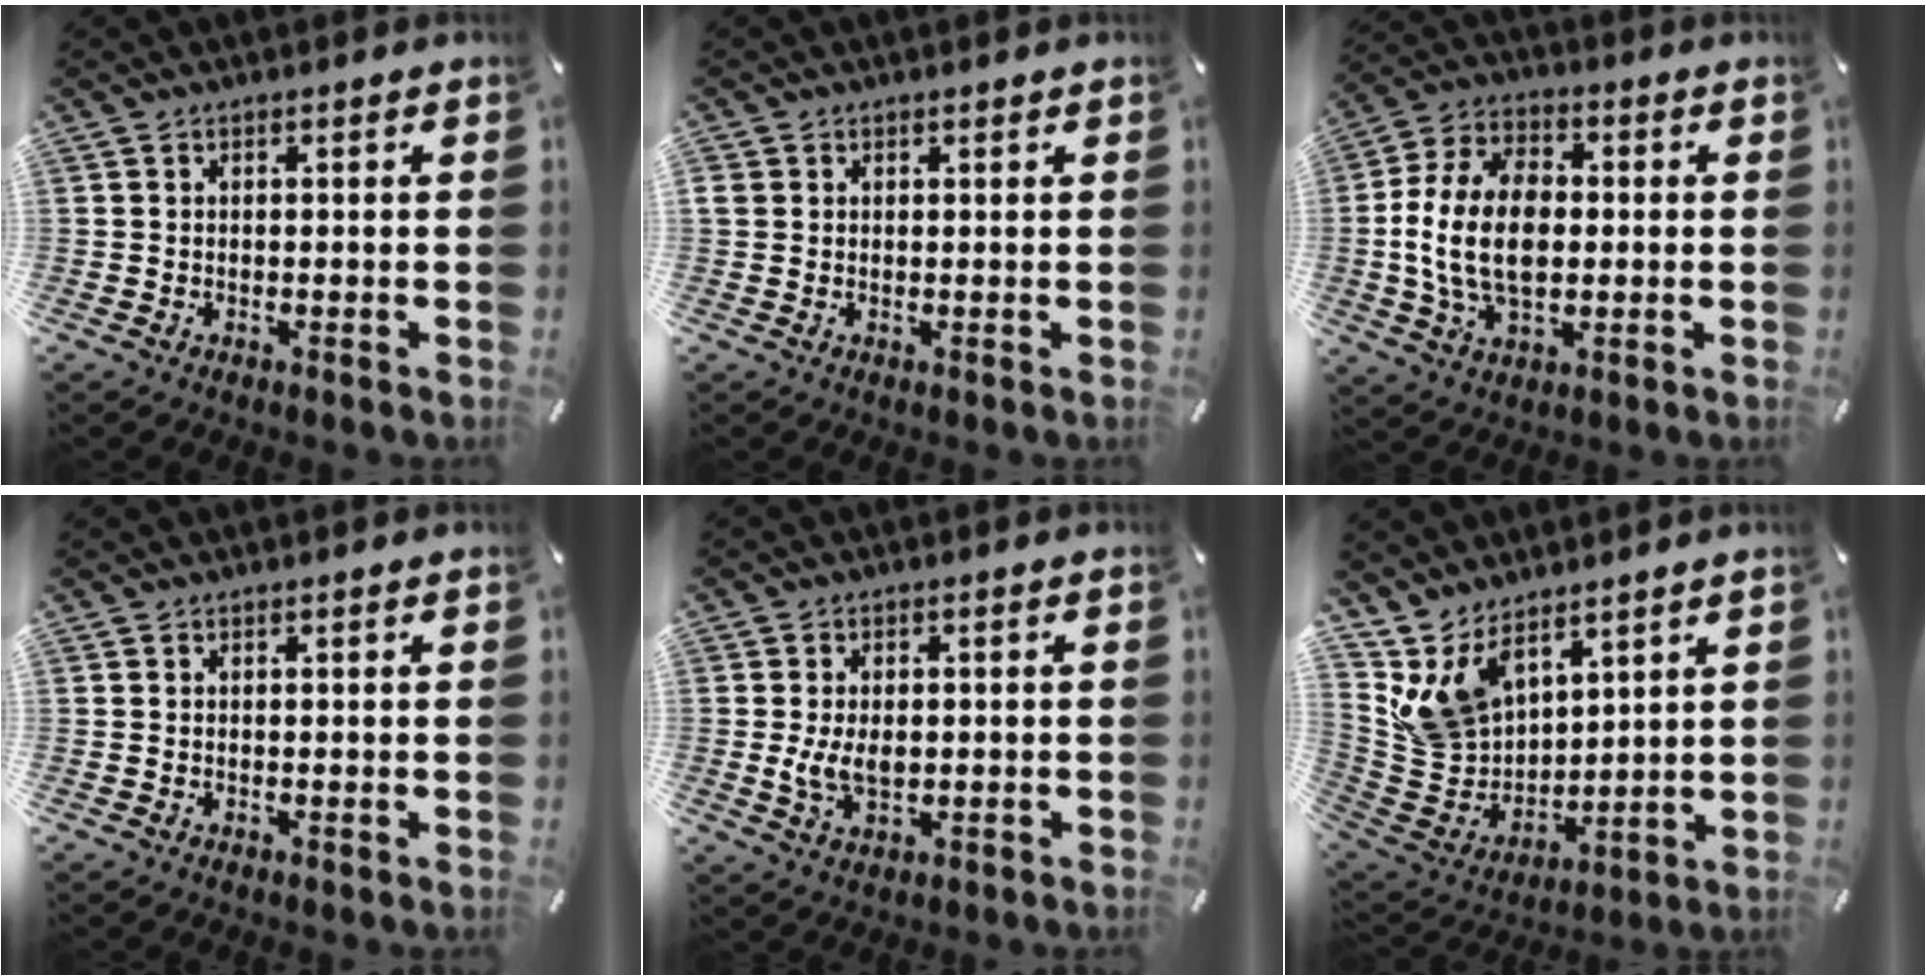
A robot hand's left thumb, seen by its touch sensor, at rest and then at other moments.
{"total": 1.4, "force": [0.6, 1.2, 0.2], "torque": [-0.005, 0.003, 0.010]}
{"total": 15.5, "force": [-1.0, 10.4, 11.4], "torque": [-0.259, 0.008, -0.017]}
{"total": 0.0}
{"total": 6.5, "force": [-0.5, 4.3, 4.8], "torque": [-0.105, -0.004, -0.014]}
{"total": 11.4, "force": [7.9, 7.4, 3.6], "torque": [-0.106, -0.047, 0.162]}